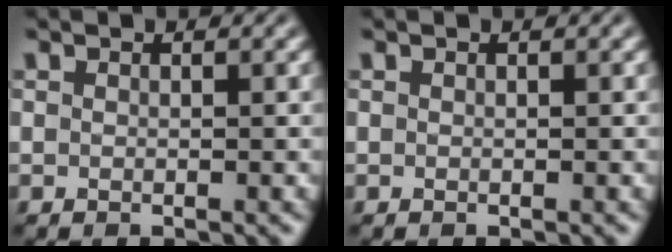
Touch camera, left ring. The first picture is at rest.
{"total": 0.0}